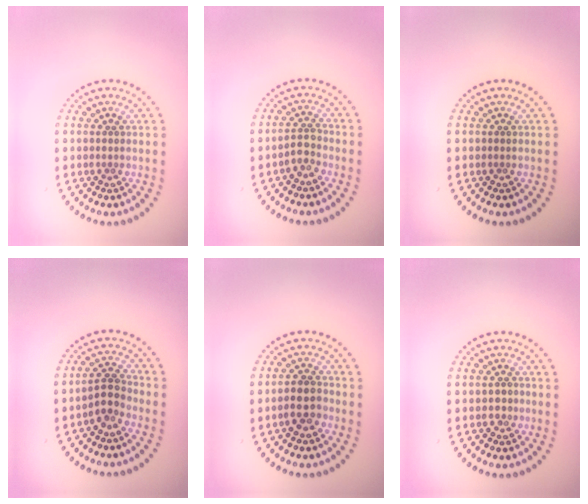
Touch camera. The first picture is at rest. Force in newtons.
{"total": 1.7, "press": 1.5, "slide": 0.9}
{"total": 0.0}
{"total": 2.2, "press": 1.9, "slide": 1.2}
{"total": 2.5, "press": 2.4, "slide": 0.8}
{"total": 0.9, "press": 0.8, "slide": 0.4}